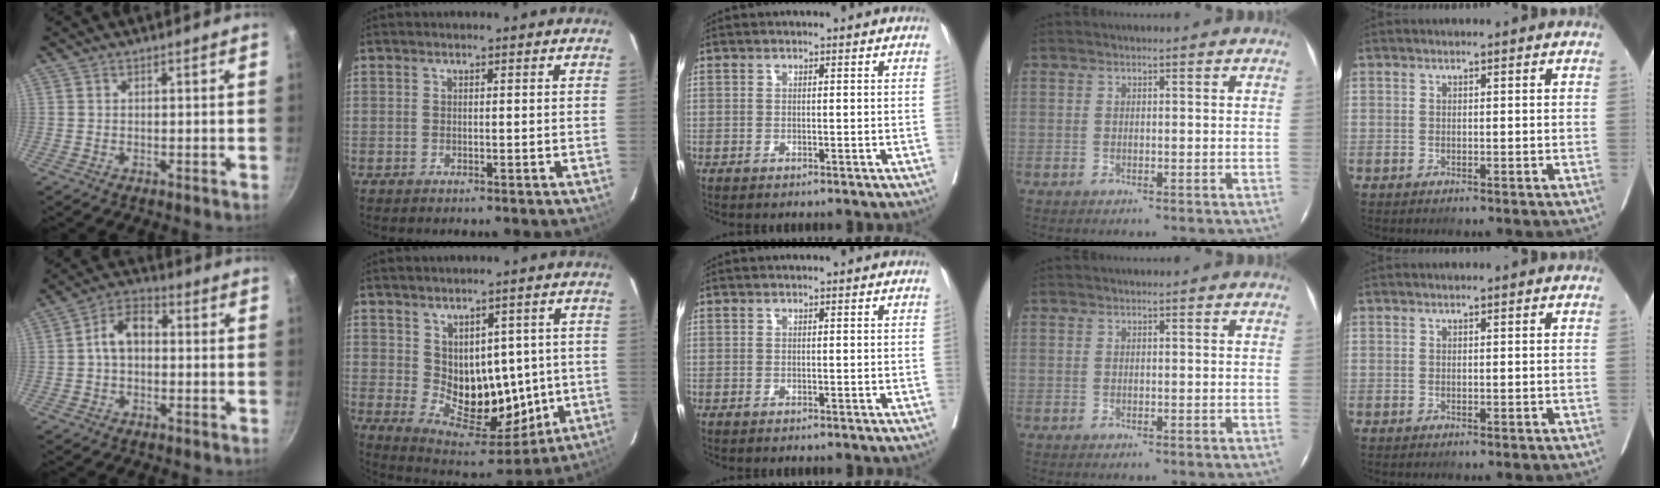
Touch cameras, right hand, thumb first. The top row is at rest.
{"thumb": {"total": 7.3, "force": [0.1, 4.8, 5.5], "torque": [-0.087, 0.026, -0.009]}, "index": {"total": 12.5, "force": [0.3, 7.8, 9.8], "torque": [-0.144, 0.009, 0.037]}}